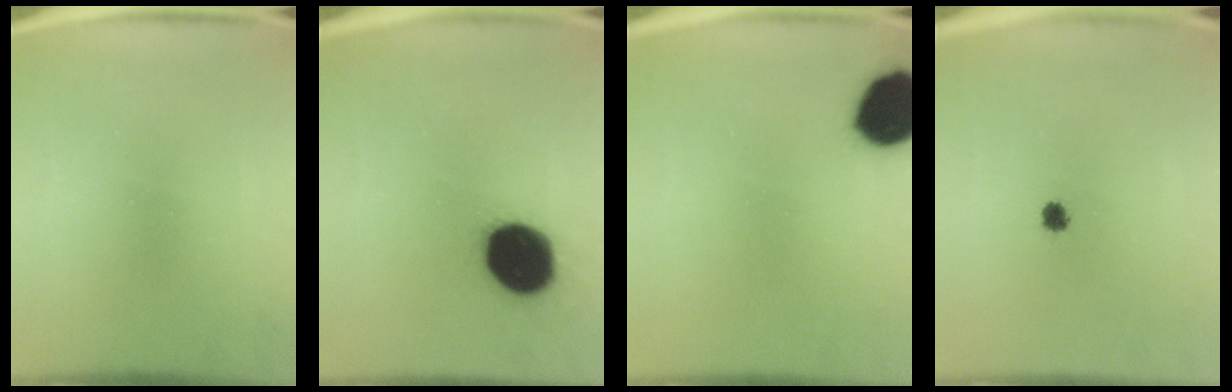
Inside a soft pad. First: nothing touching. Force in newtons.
{"total": 18.6}
{"total": 14.9}
{"total": 2.1}